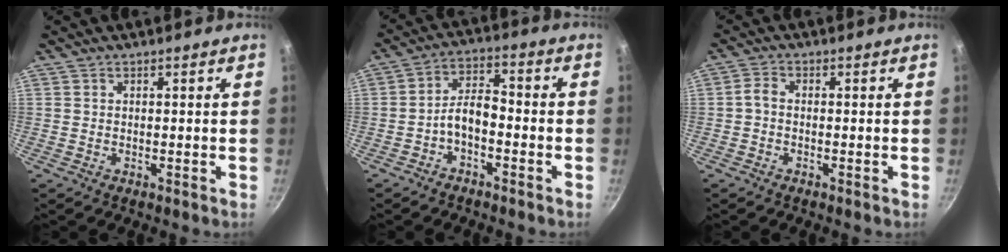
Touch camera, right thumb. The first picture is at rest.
{"total": 6.1, "force": [-2.3, 3.2, 4.7], "torque": [-0.076, 0.039, -0.051]}
{"total": 2.2, "force": [-0.5, 1.3, 1.7], "torque": [-0.033, 0.006, -0.018]}